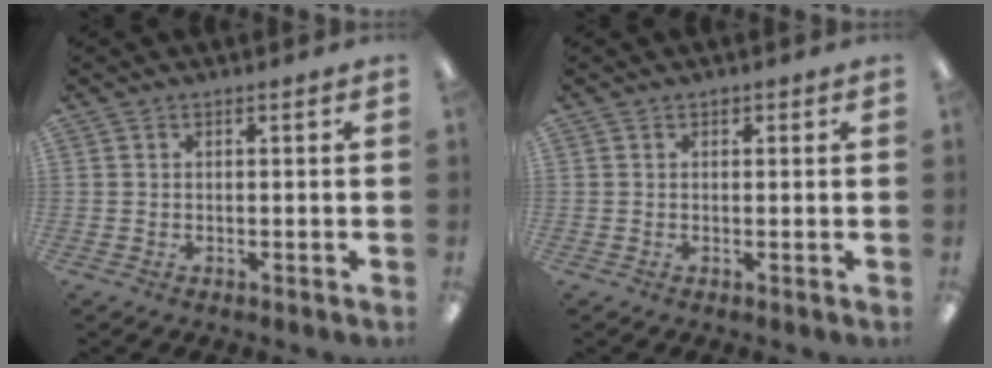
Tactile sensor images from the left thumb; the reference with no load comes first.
{"total": 1.2, "force": [0.6, 0.9, 0.4], "torque": [-0.001, 0.001, 0.009]}